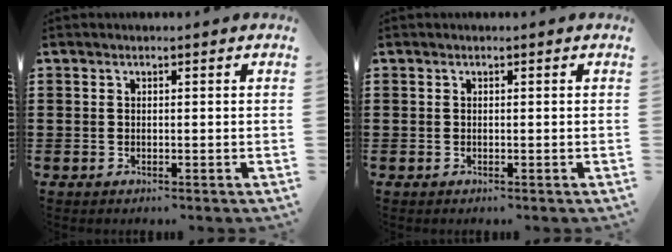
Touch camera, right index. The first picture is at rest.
{"total": 0.0}